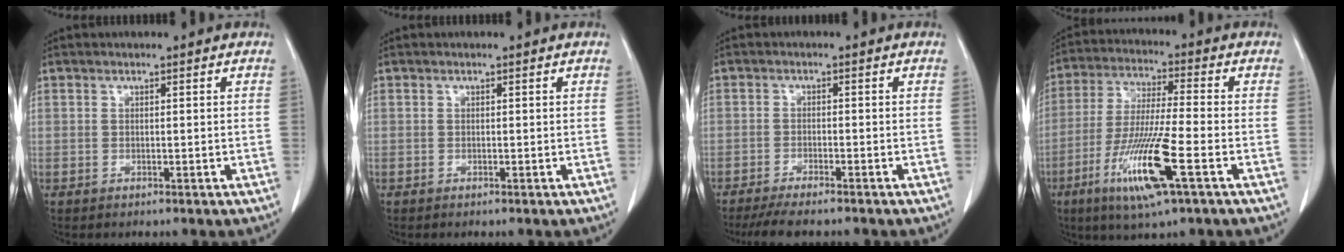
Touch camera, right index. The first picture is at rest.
{"total": 0.0}
{"total": 6.3, "force": [-5.4, 0.8, 3.2], "torque": [-0.045, -0.011, -0.087]}
{"total": 13.3, "force": [-5.6, 0.3, 12.1], "torque": [-0.246, -0.027, -0.103]}